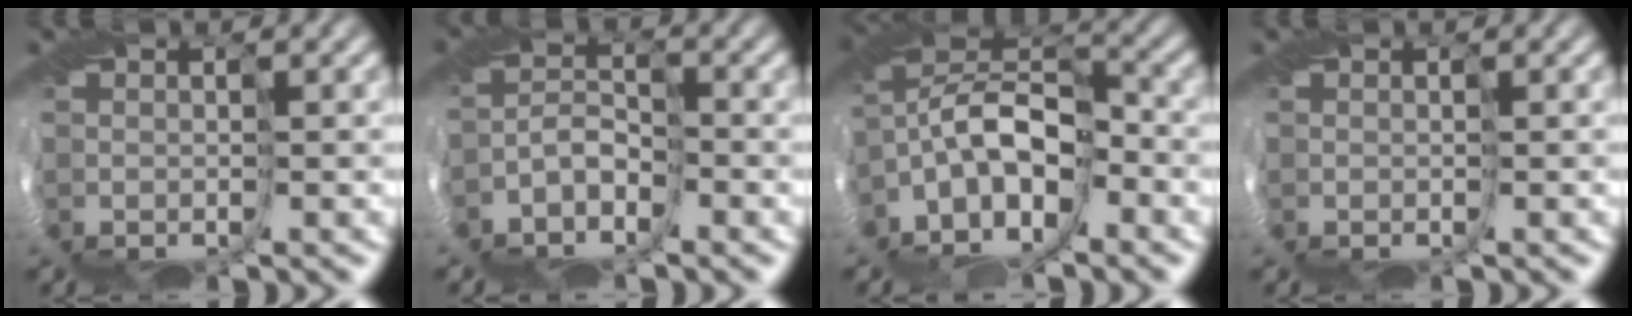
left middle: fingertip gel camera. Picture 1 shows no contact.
{"total": 2.9, "force": [-2.8, 0.4, 0.8], "torque": [-0.021, 0.002, -0.059]}
{"total": 8.0, "force": [-3.9, 3.4, 6.1], "torque": [-0.120, 0.015, -0.086]}
{"total": 0.0}